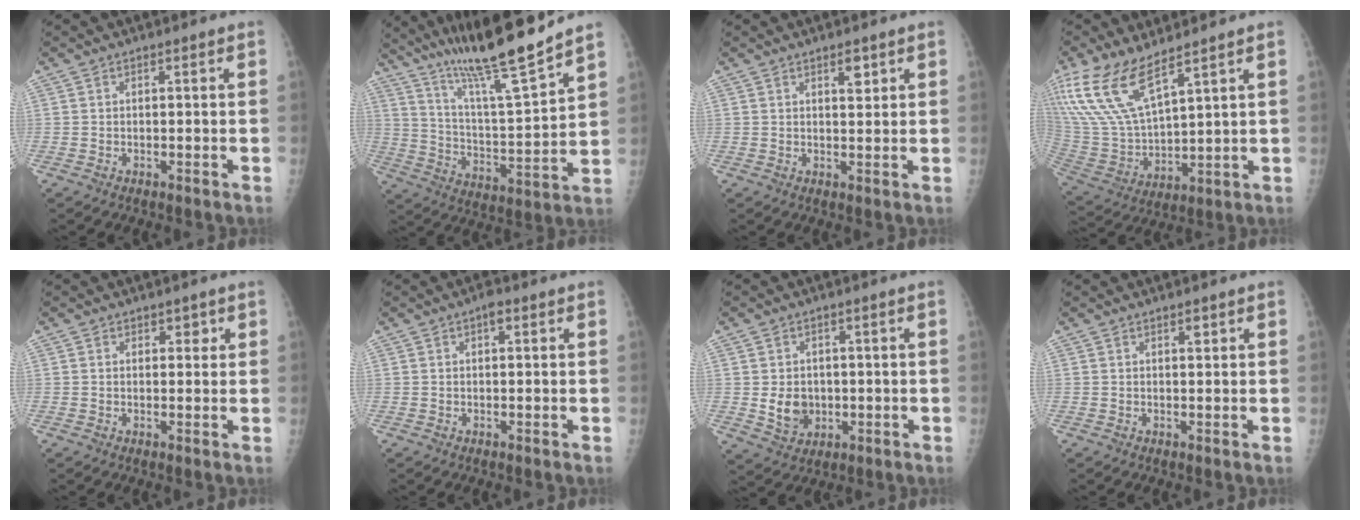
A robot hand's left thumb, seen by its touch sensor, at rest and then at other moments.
{"total": 17.8, "force": [14.3, 0.2, 10.6], "torque": [-0.161, -0.079, 0.251]}
{"total": 2.4, "force": [1.4, 1.1, 1.7], "torque": [-0.015, -0.007, 0.020]}
{"total": 15.4, "force": [10.4, 5.0, 10.3], "torque": [-0.217, -0.047, 0.223]}
{"total": 1.9, "force": [0.7, 1.5, 1.0], "torque": [0.006, -0.001, 0.006]}
{"total": 1.7, "force": [0.6, 0.8, 1.3], "torque": [-0.013, 0.003, 0.005]}
{"total": 6.5, "force": [-0.5, 5.4, 3.6], "torque": [-0.034, -0.003, 0.003]}
{"total": 1.0, "force": [0.5, 0.5, 0.7], "torque": [-0.005, -0.001, 0.007]}